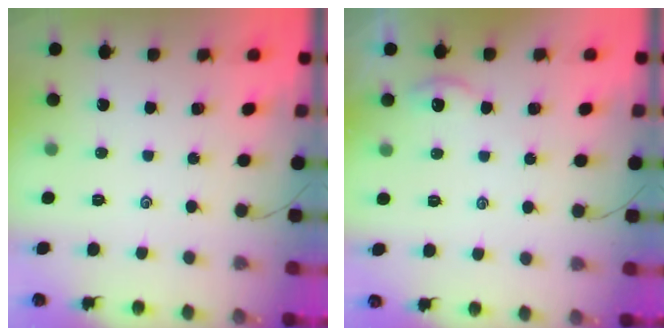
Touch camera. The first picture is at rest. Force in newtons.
{"total": 1.6, "press": 1.5, "slide": 0.3}